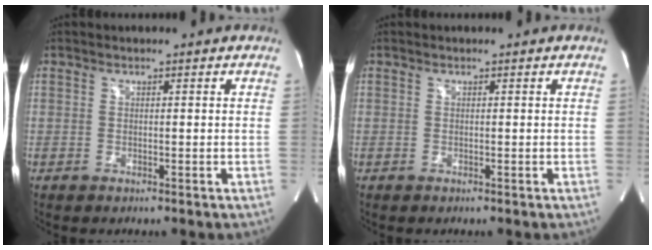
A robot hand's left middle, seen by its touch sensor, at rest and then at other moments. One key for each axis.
{"total": 0.0}